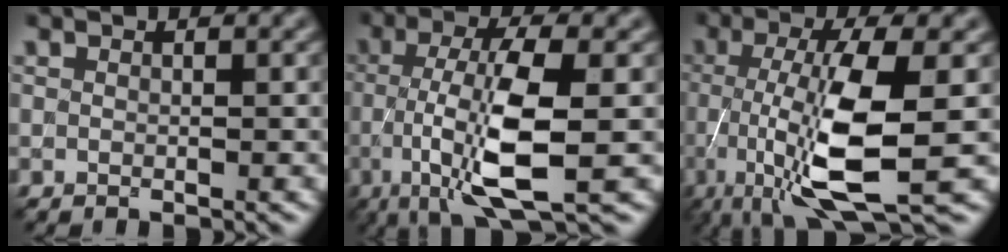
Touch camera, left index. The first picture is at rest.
{"total": 8.9, "force": [-1.9, 2.2, 8.4], "torque": [-0.152, 0.002, -0.040]}
{"total": 9.7, "force": [-2.6, 2.3, 9.0], "torque": [-0.171, -0.006, -0.051]}